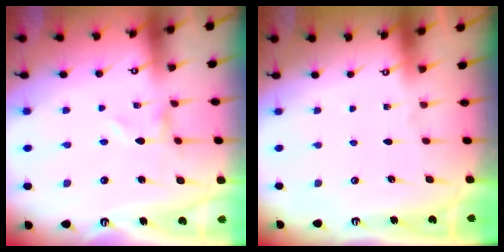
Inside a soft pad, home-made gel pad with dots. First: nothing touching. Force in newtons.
{"total": 0.0}